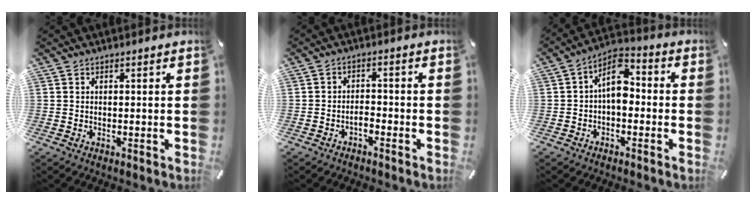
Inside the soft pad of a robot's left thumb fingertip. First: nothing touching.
{"total": 2.4, "force": [-1.7, 1.2, 1.3], "torque": [-0.024, 0.011, -0.033]}
{"total": 8.3, "force": [-0.3, 5.1, 6.6], "torque": [-0.109, 0.005, -0.007]}